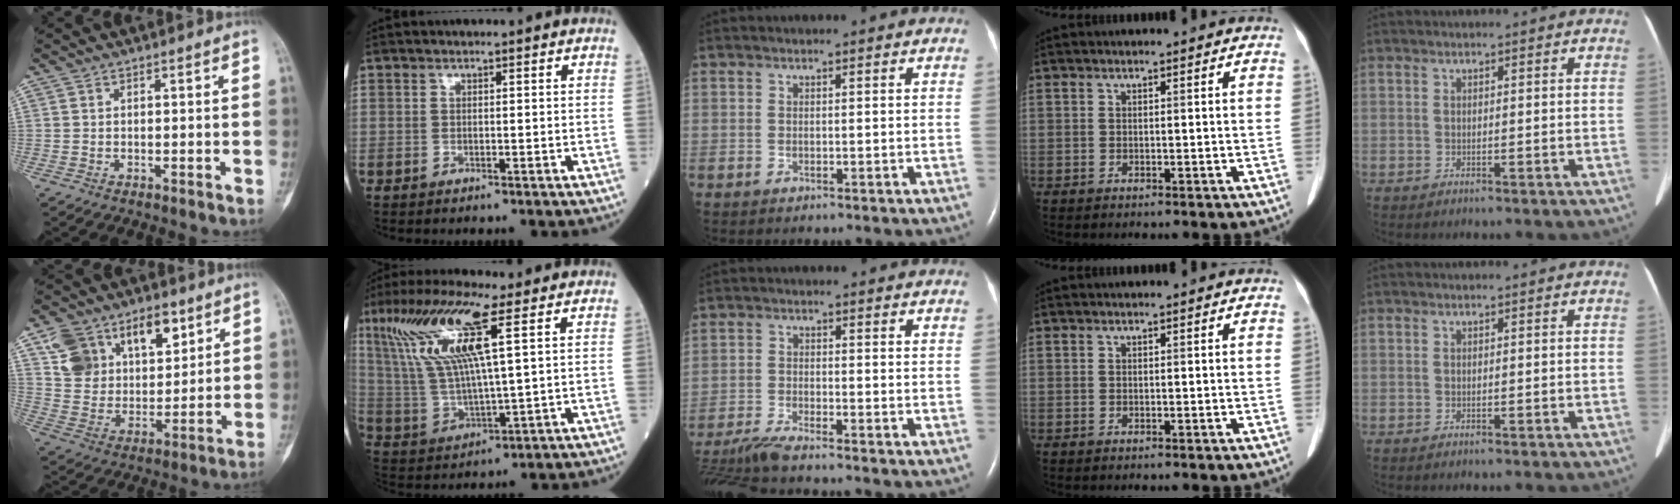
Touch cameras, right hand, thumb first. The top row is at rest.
{"thumb": {"total": 16.4, "force": [8.4, 10.7, 9.2], "torque": [-0.117, -0.026, 0.162]}, "index": {"total": 14.9, "force": [6.4, 1.5, 13.4], "torque": [-0.296, 0.012, 0.125]}, "middle": {"total": 7.2, "force": [-6.5, -0.4, 3.0], "torque": [-0.056, -0.024, -0.119]}}